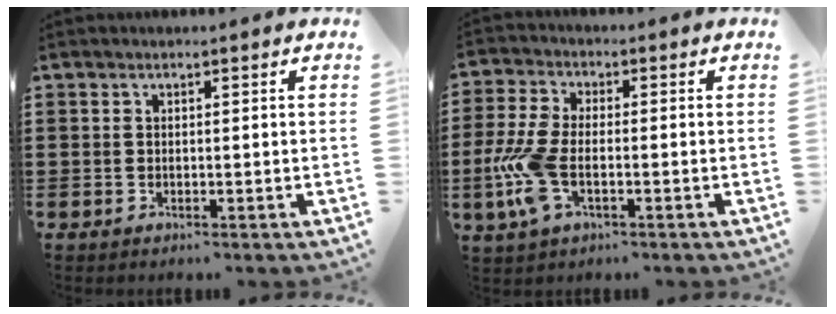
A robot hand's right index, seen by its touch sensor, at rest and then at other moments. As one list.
[{"total": 7.5, "force": [-2.1, 3.5, 6.3], "torque": [-0.164, -0.016, -0.044]}]